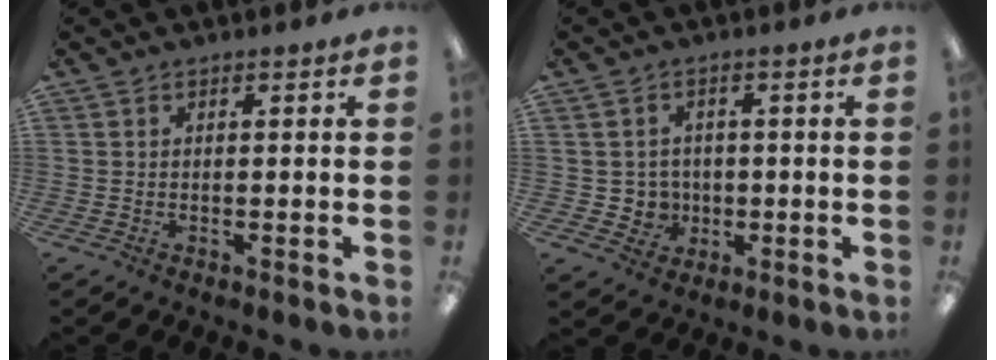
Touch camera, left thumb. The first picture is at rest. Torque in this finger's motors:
{"motor_torque": [-0.19, 0.20, -0.01, -0.06, 0.00]}